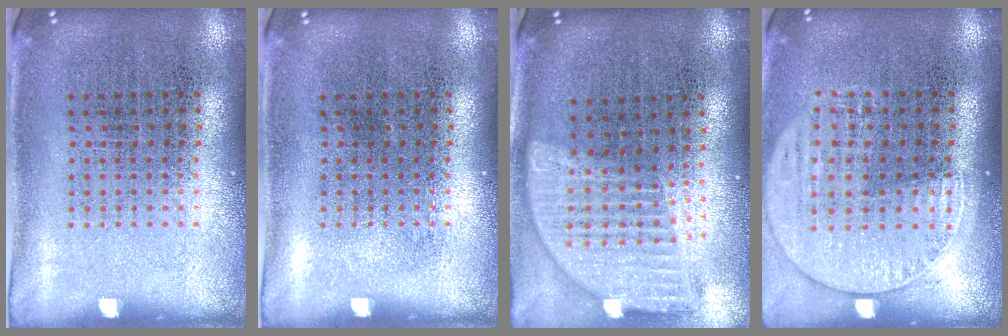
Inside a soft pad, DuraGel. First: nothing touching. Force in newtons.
{"total": 0.0}
{"total": 1.9, "press": 1.6, "slide": 1.1}
{"total": 1.5, "press": 1.4, "slide": 0.6}